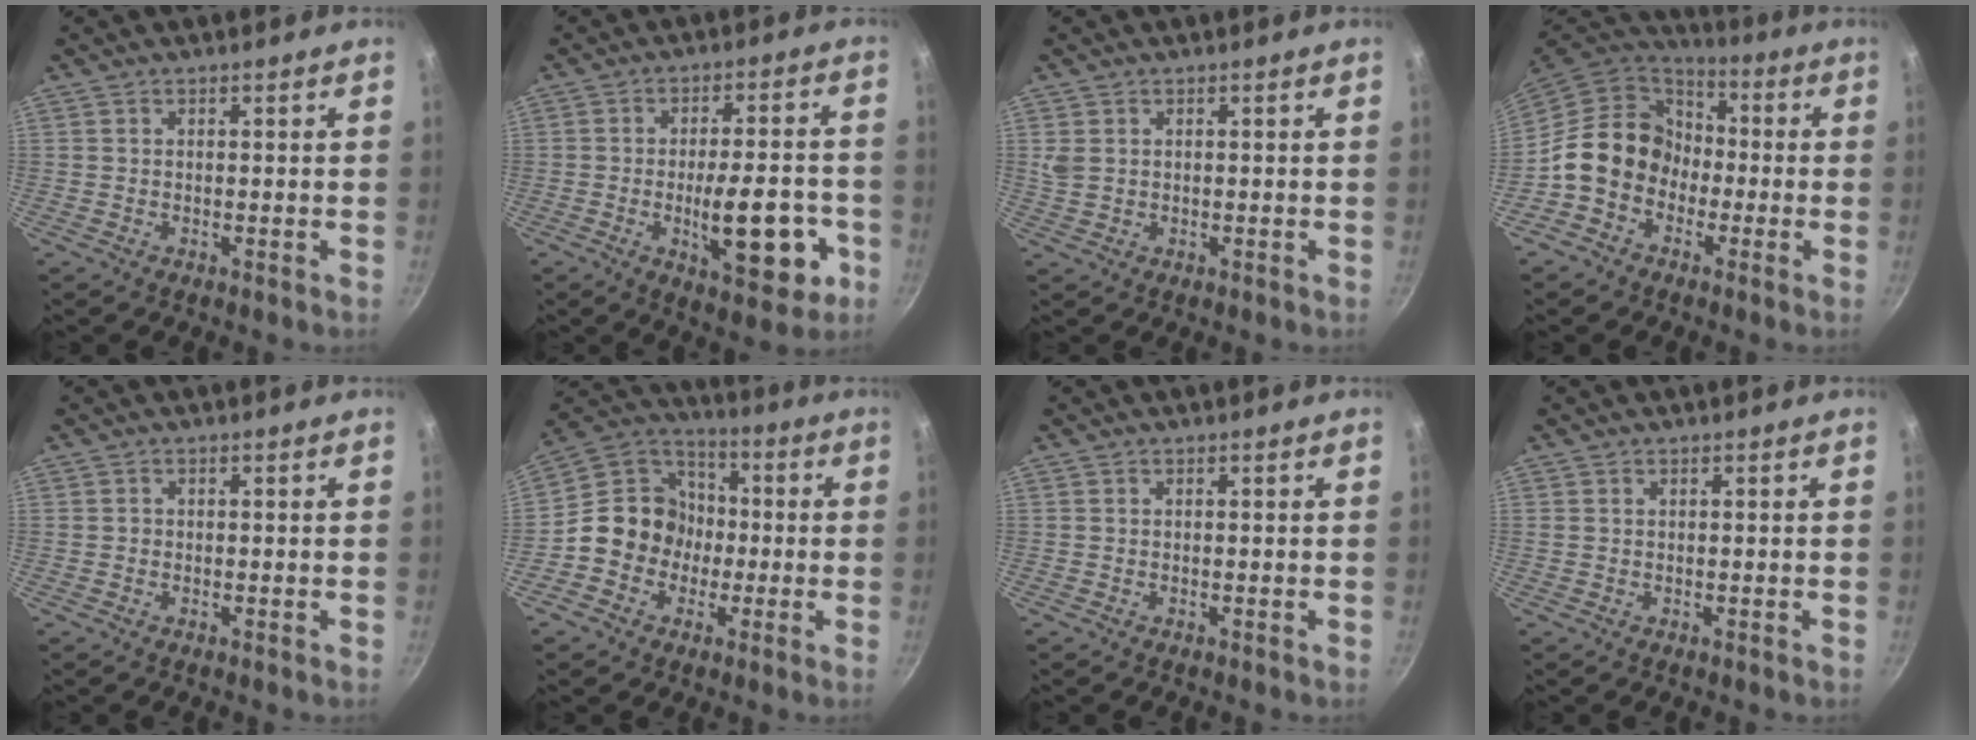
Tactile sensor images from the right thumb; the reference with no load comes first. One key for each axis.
{"total": 15.3, "fx": -4.4, "fy": 6.0, "fz": 13.4, "tx": -0.162, "ty": 0.016, "tz": -0.055}
{"total": 2.6, "fx": 0.8, "fy": 2.0, "fz": 1.5, "tx": -0.027, "ty": -0.001, "tz": 0.019}
{"total": 13.9, "fx": -2.7, "fy": 11.7, "fz": 7.0, "tx": -0.078, "ty": 0.047, "tz": -0.064}
{"total": 0.6, "fx": 0.0, "fy": 0.5, "fz": 0.1, "tx": 0.003, "ty": 0.003, "tz": -0.002}
{"total": 12.4, "fx": -2.3, "fy": 11.2, "fz": 4.7, "tx": -0.029, "ty": 0.038, "tz": -0.061}
{"total": 0.0}
{"total": 0.0}